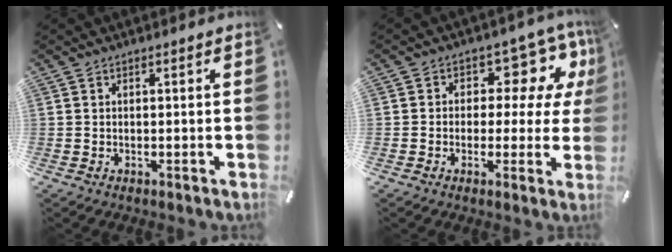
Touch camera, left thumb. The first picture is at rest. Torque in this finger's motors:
{"motor_torque": [0.07, -0.05, 0.14, 0.46, -0.10]}